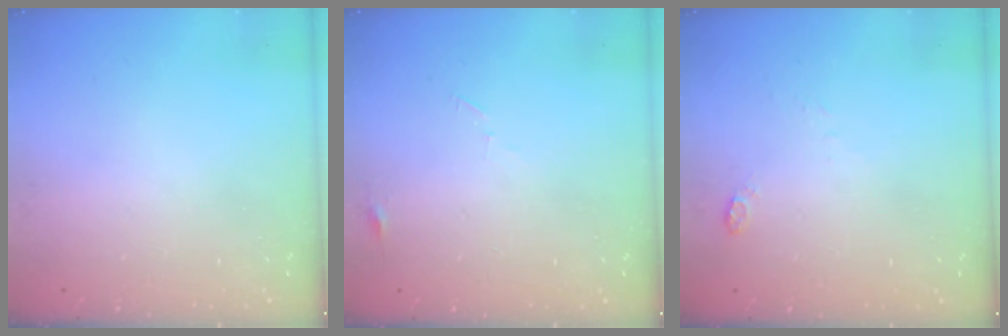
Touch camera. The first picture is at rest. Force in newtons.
{"total": 2.9, "press": 2.9, "slide": 0.2}
{"total": 3.6, "press": 3.5, "slide": 0.7}